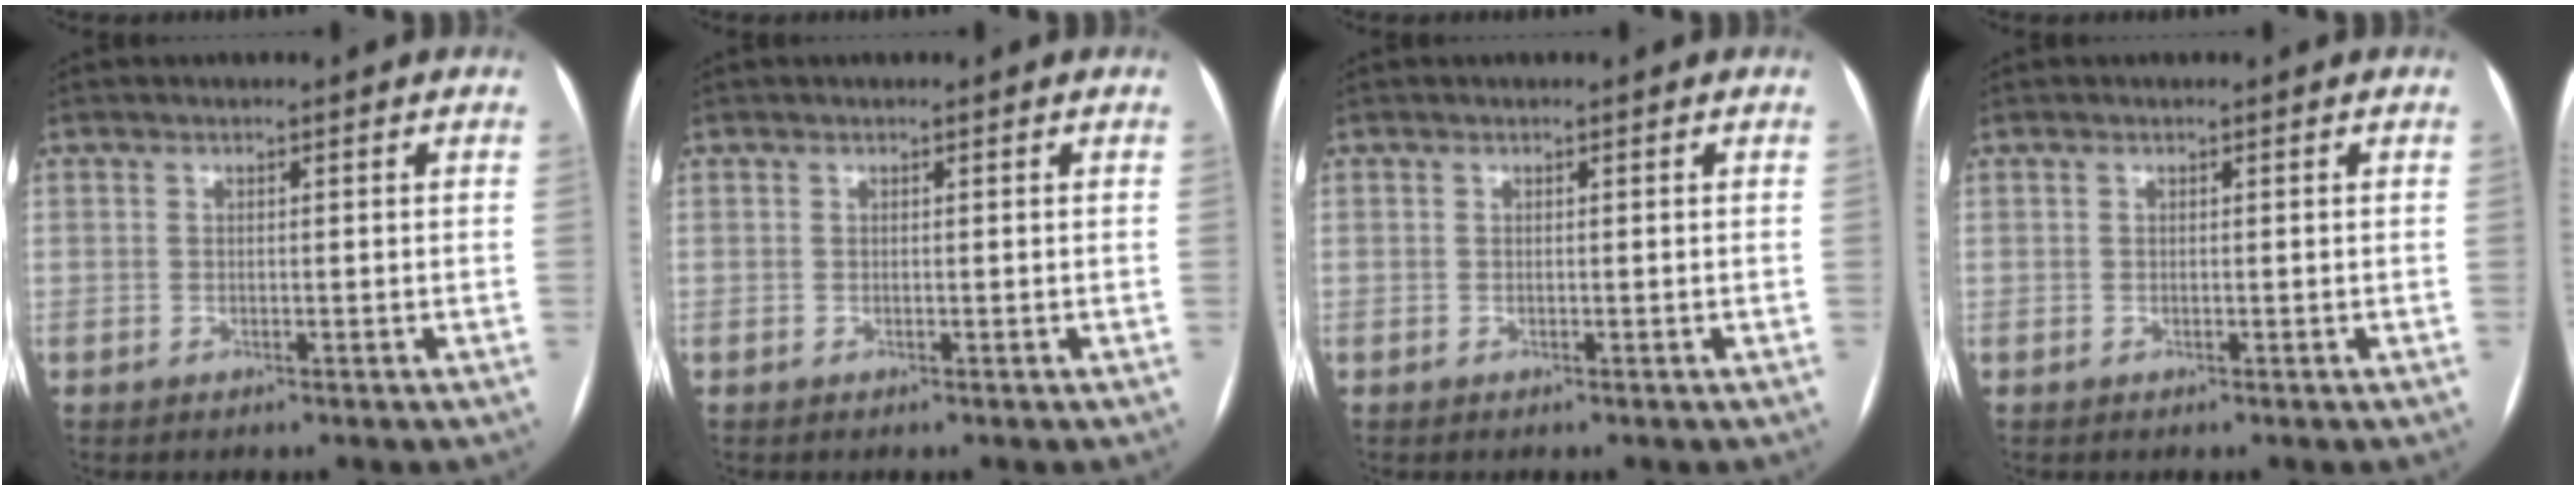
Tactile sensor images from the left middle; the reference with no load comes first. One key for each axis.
{"total": 0.0}
{"total": 0.0}
{"total": 0.0}